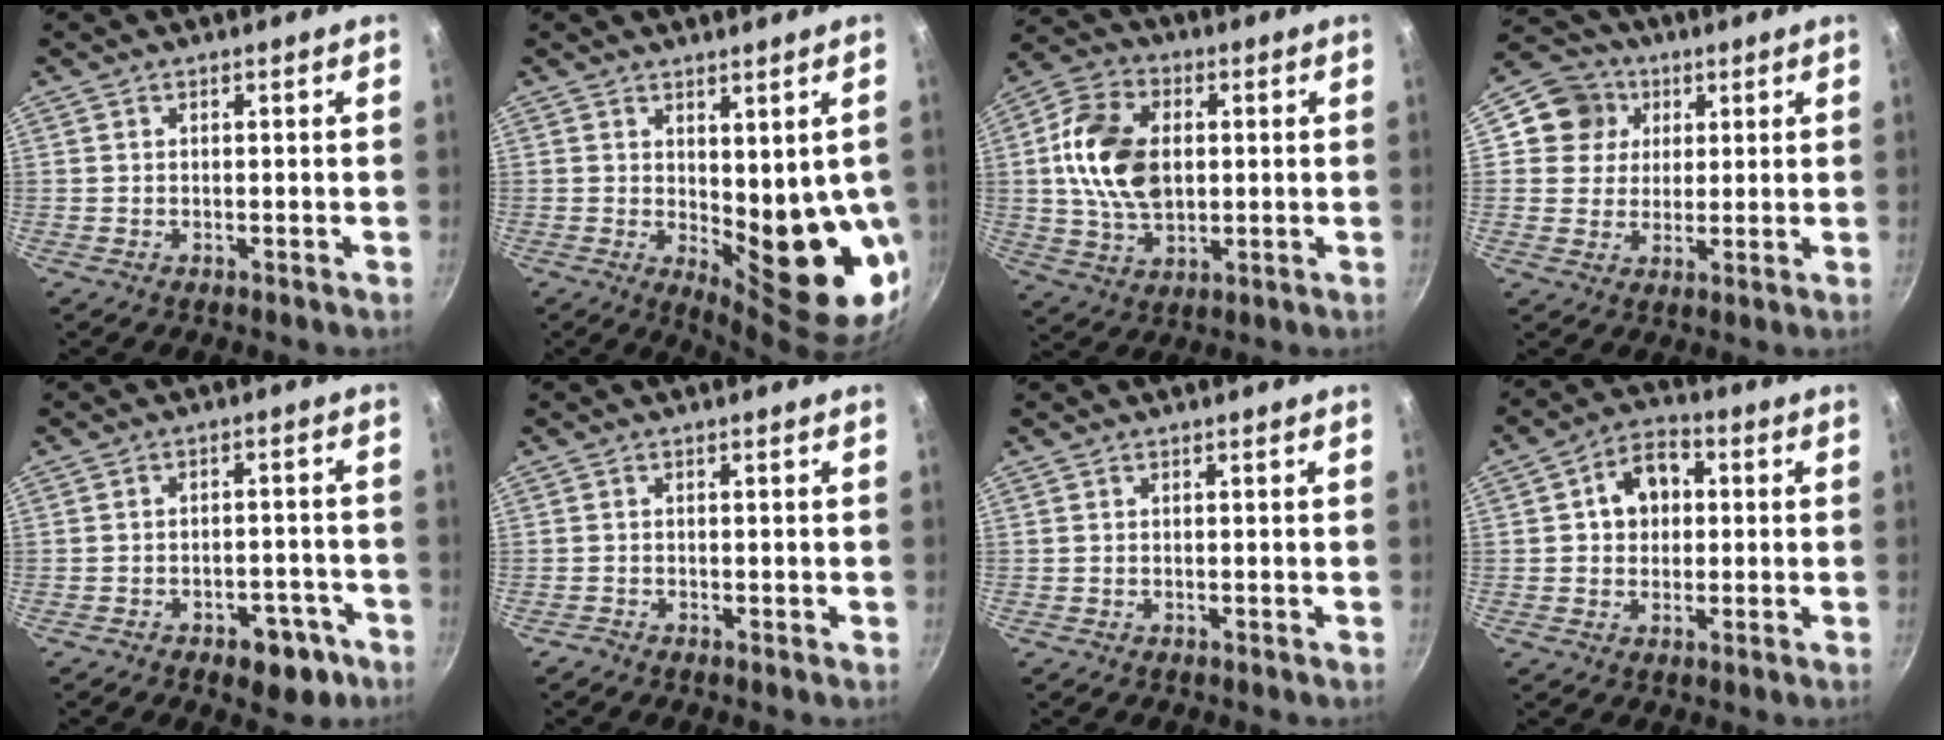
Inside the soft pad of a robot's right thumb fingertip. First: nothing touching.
{"total": 13.4, "force": [0.3, 5.4, 12.3], "torque": [-0.135, -0.034, 0.020]}
{"total": 15.0, "force": [1.4, 9.9, 11.2], "torque": [-0.189, 0.004, 0.020]}
{"total": 8.4, "force": [2.7, 7.7, 2.2], "torque": [-0.001, 0.008, 0.034]}
{"total": 7.9, "force": [-4.5, 4.6, 4.7], "torque": [-0.028, 0.038, -0.045]}
{"total": 0.7, "force": [-0.5, 0.4, 0.3], "torque": [-0.010, 0.004, -0.012]}
{"total": 0.0}
{"total": 8.5, "force": [1.3, 6.5, 5.3], "torque": [-0.046, 0.013, 0.009]}